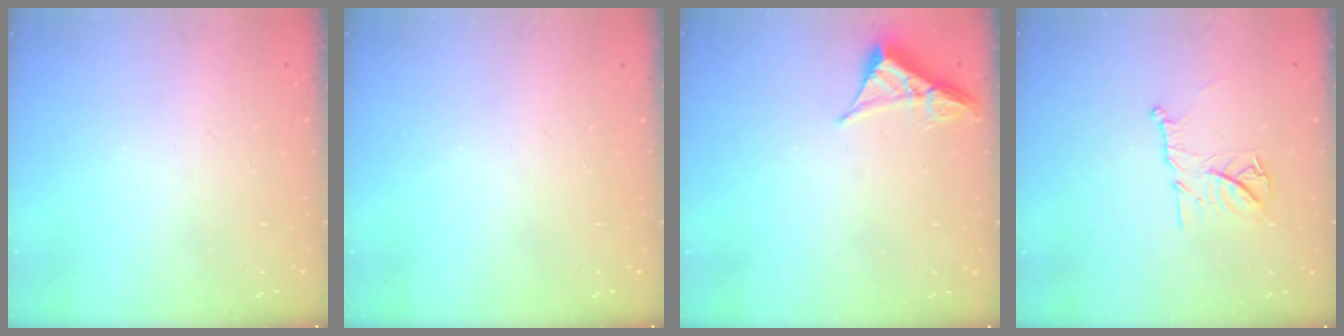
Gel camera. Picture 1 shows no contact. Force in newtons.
{"total": 0.0}
{"total": 4.8, "press": 4.8, "slide": 0.7}
{"total": 11.4, "press": 11.4, "slide": 0.6}